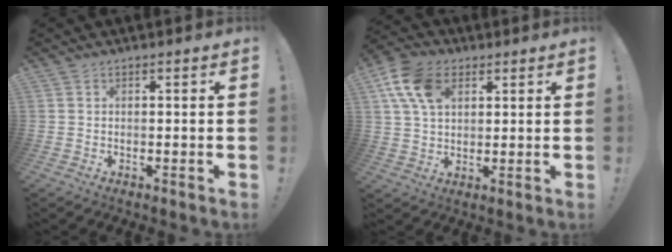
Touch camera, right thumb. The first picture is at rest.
{"total": 12.9, "force": [5.4, 8.7, 7.8], "torque": [-0.135, -0.008, 0.106]}